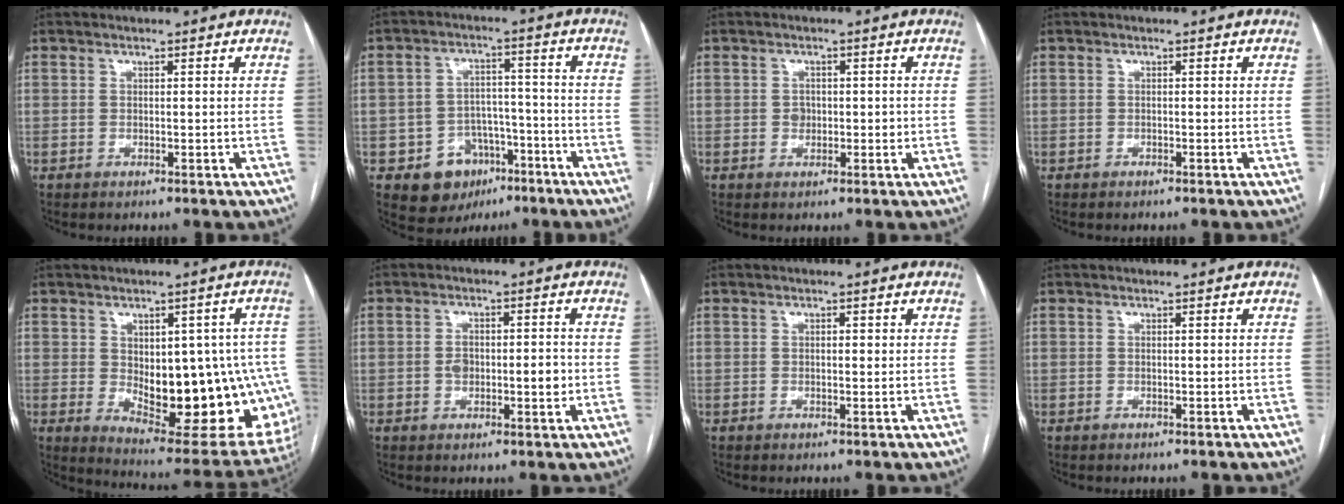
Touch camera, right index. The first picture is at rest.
{"total": 8.4, "force": [-4.3, 6.8, 2.5], "torque": [-0.036, 0.023, -0.058]}
{"total": 2.1, "force": [-0.1, 1.7, 1.2], "torque": [-0.017, 0.003, 0.000]}
{"total": 0.0}
{"total": 20.8, "force": [-2.1, 9.1, 18.6], "torque": [-0.179, 0.011, 0.003]}
{"total": 5.2, "force": [-0.6, 2.4, 4.5], "torque": [-0.074, 0.008, -0.007]}
{"total": 1.0, "force": [0.3, 0.4, 0.9], "torque": [-0.016, 0.002, 0.004]}
{"total": 0.0}